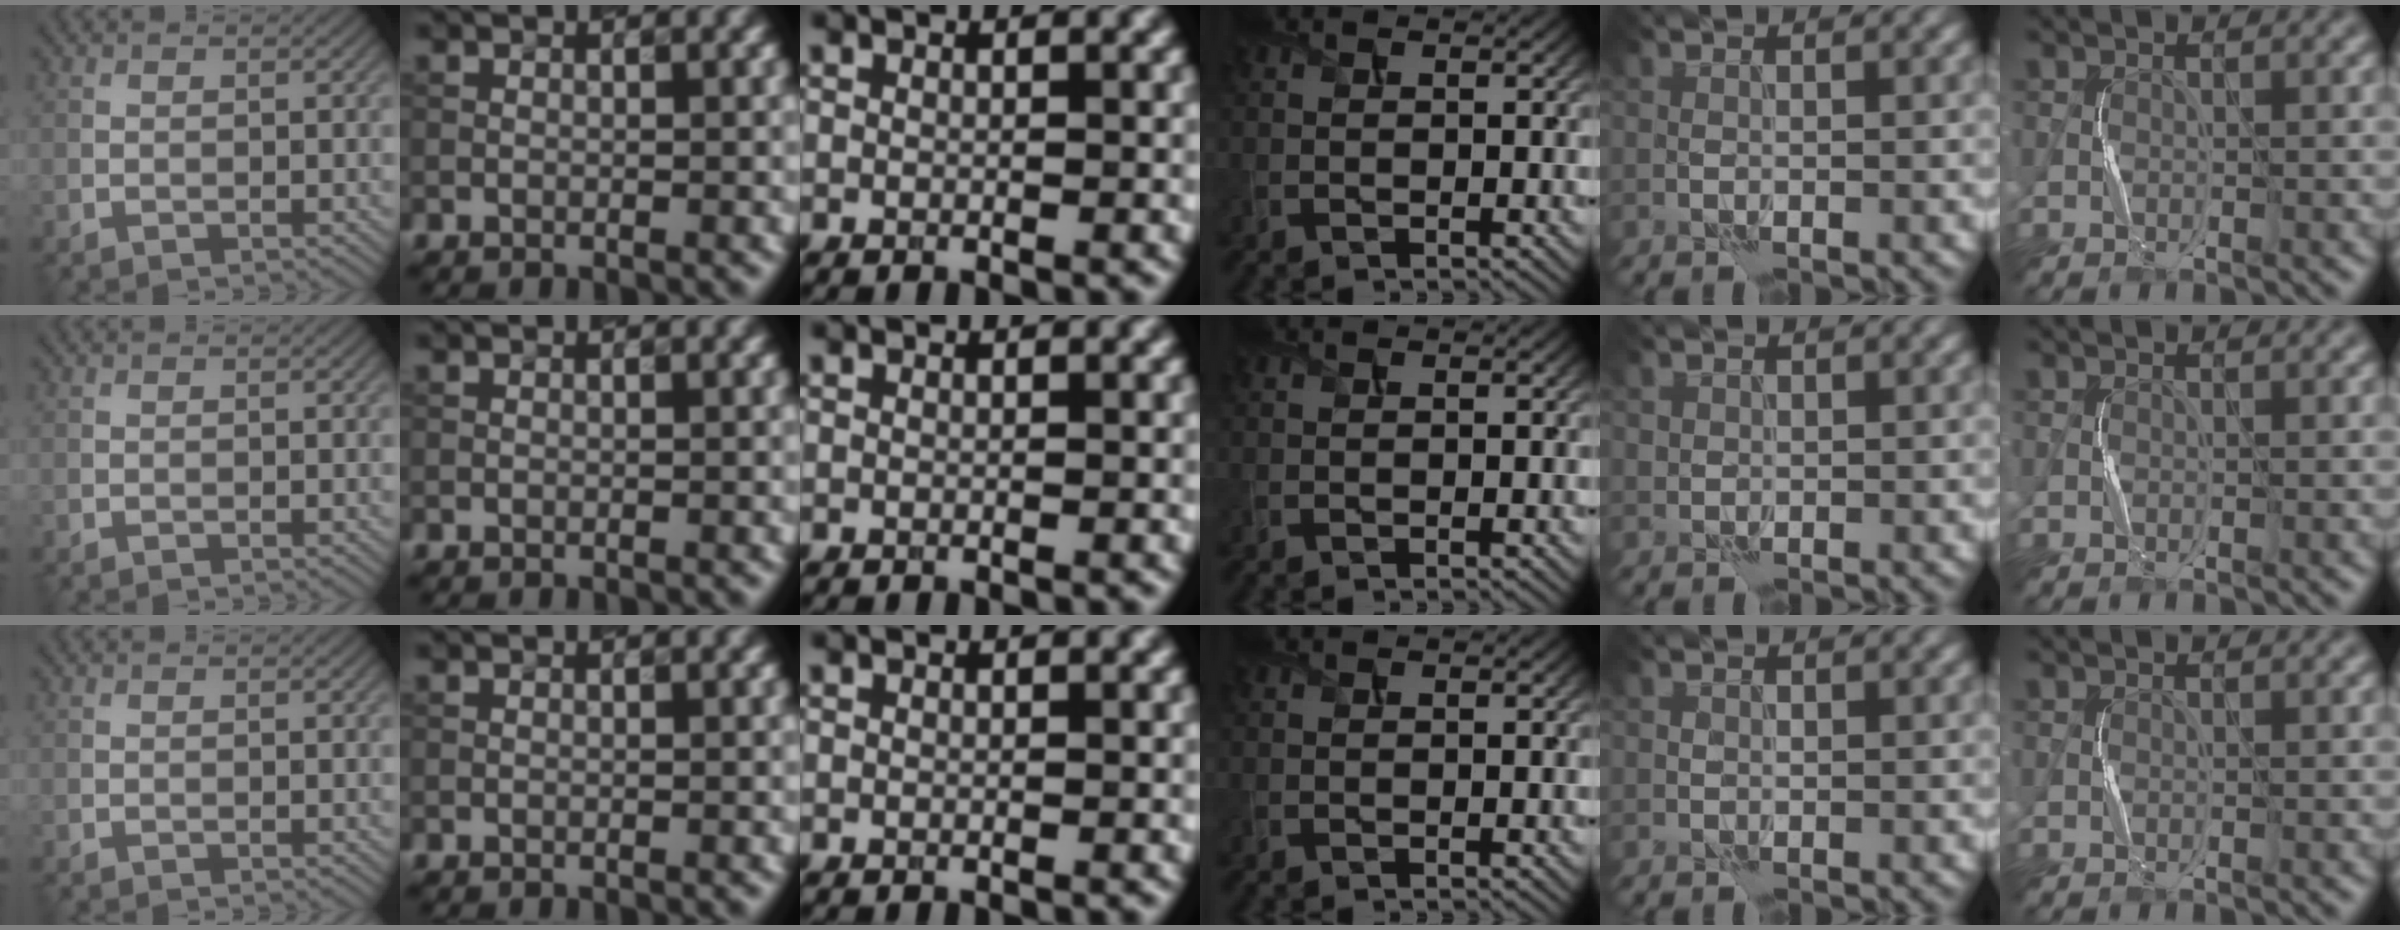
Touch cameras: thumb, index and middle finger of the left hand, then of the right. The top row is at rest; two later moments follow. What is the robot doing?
{"motion": "press", "object": "toy piano key"}